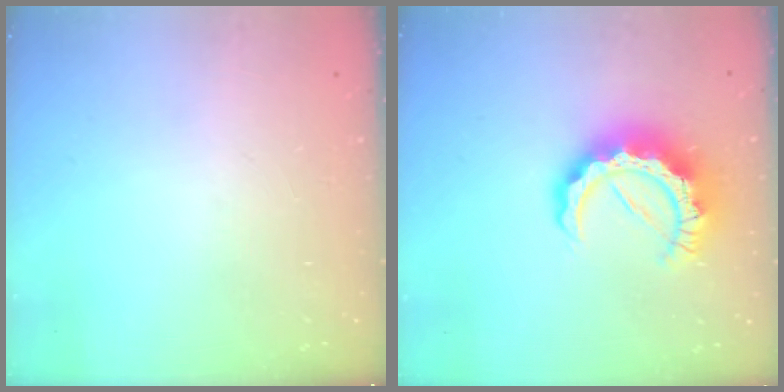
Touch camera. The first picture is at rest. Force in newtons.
{"total": 13.4, "press": 13.3, "slide": 1.5}